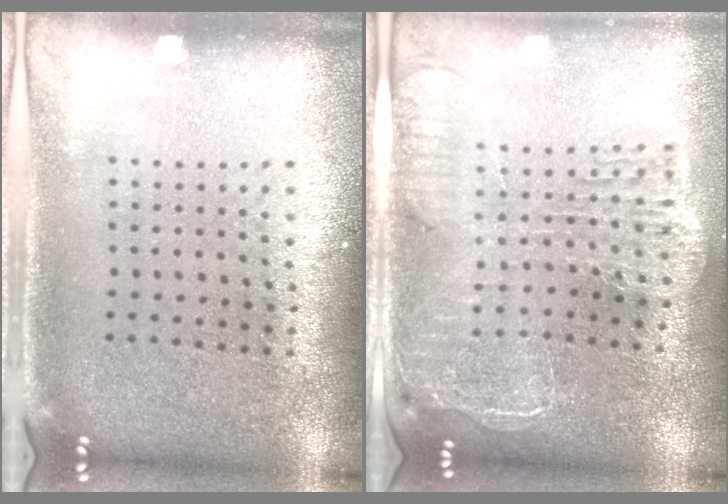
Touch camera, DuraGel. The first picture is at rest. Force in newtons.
{"total": 2.3, "press": 2.0, "slide": 1.1}